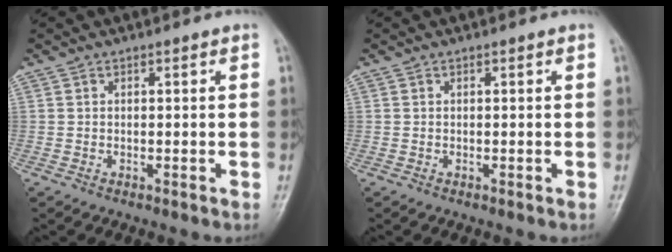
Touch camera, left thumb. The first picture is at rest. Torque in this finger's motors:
{"motor_torque": [-0.01, 0.01, 0.00, 0.00, 0.00]}